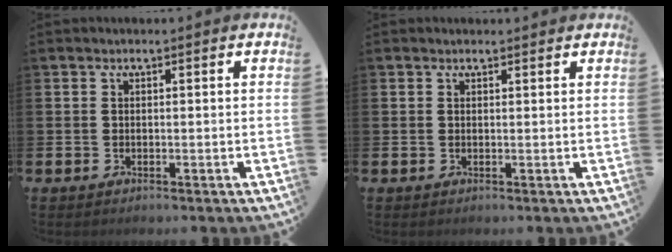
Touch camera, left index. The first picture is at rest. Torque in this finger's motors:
{"motor_torque": [0.90, -1.24, 0.33, 0.04]}